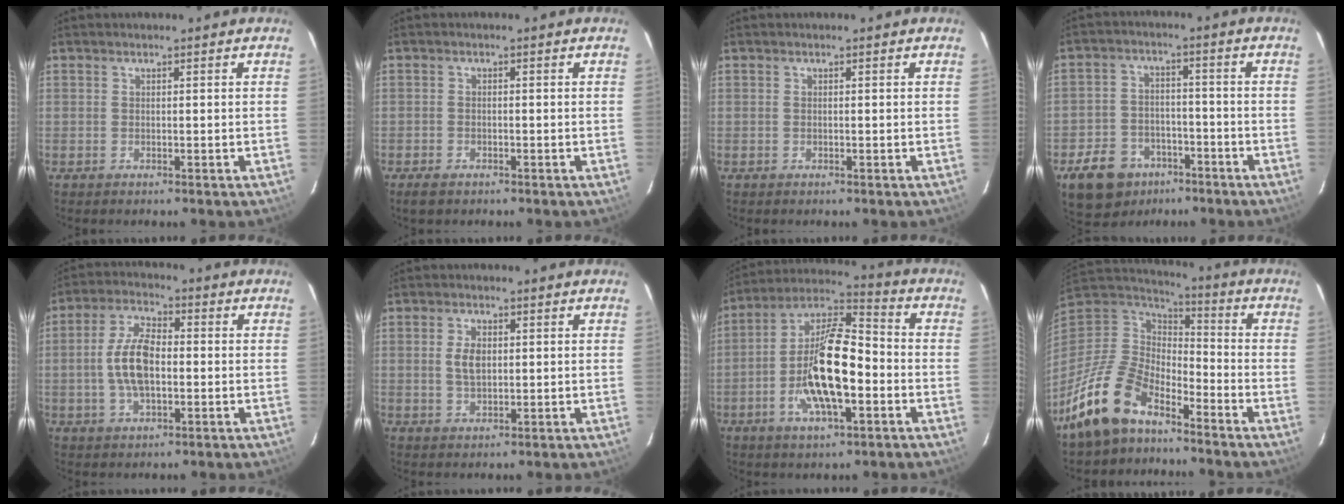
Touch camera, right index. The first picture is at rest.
{"total": 2.5, "force": [-1.8, 1.4, 1.0], "torque": [-0.029, -0.002, -0.032]}
{"total": 0.0}
{"total": 12.1, "force": [-7.4, 8.5, 4.5], "torque": [-0.121, 0.016, -0.100]}
{"total": 9.2, "force": [-1.0, 4.5, 8.0], "torque": [-0.161, 0.011, -0.017]}
{"total": 4.1, "force": [0.5, 2.5, 3.2], "torque": [-0.061, 0.004, 0.011]}
{"total": 16.8, "force": [-4.4, 6.0, 15.0], "torque": [-0.296, 0.003, -0.089]}
{"total": 16.1, "force": [-11.0, 8.1, 8.6], "torque": [-0.195, -0.005, -0.204]}